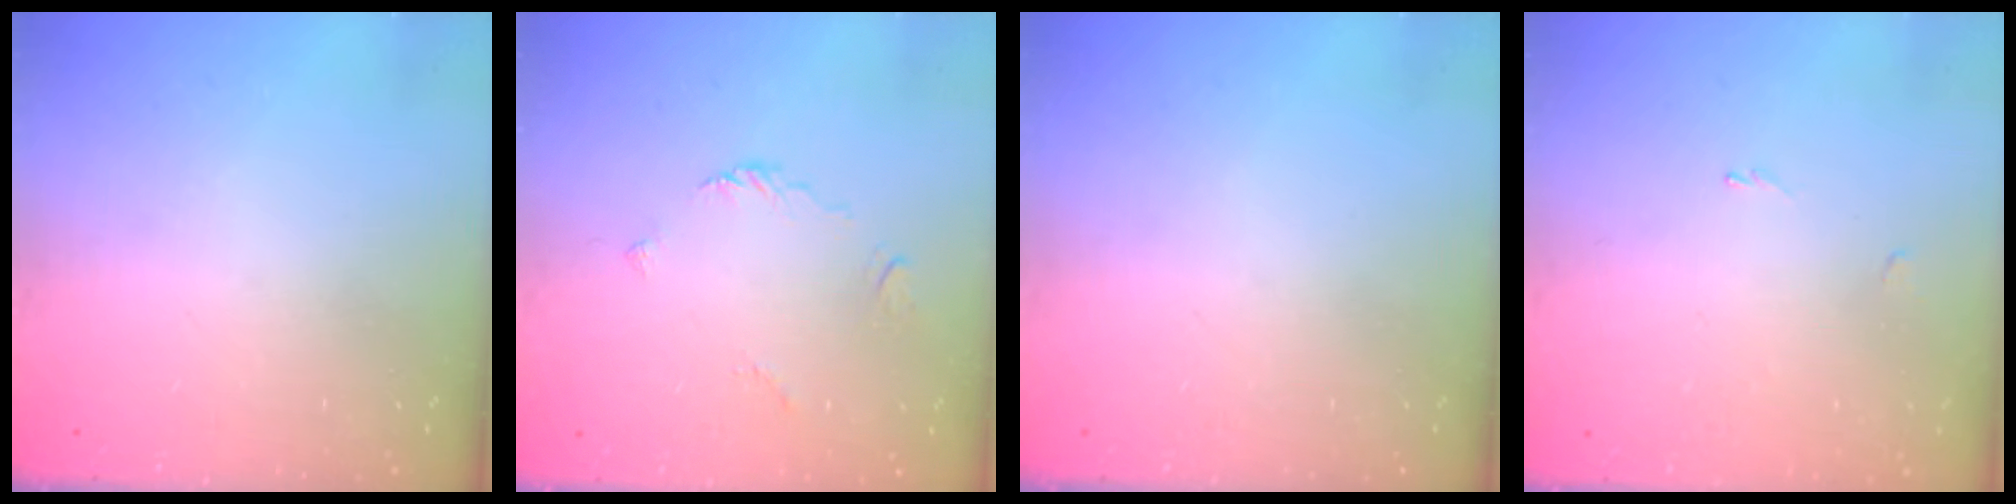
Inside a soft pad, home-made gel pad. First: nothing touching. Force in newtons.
{"total": 2.5, "press": 2.4, "slide": 0.7}
{"total": 0.0}
{"total": 0.8, "press": 0.7, "slide": 0.4}